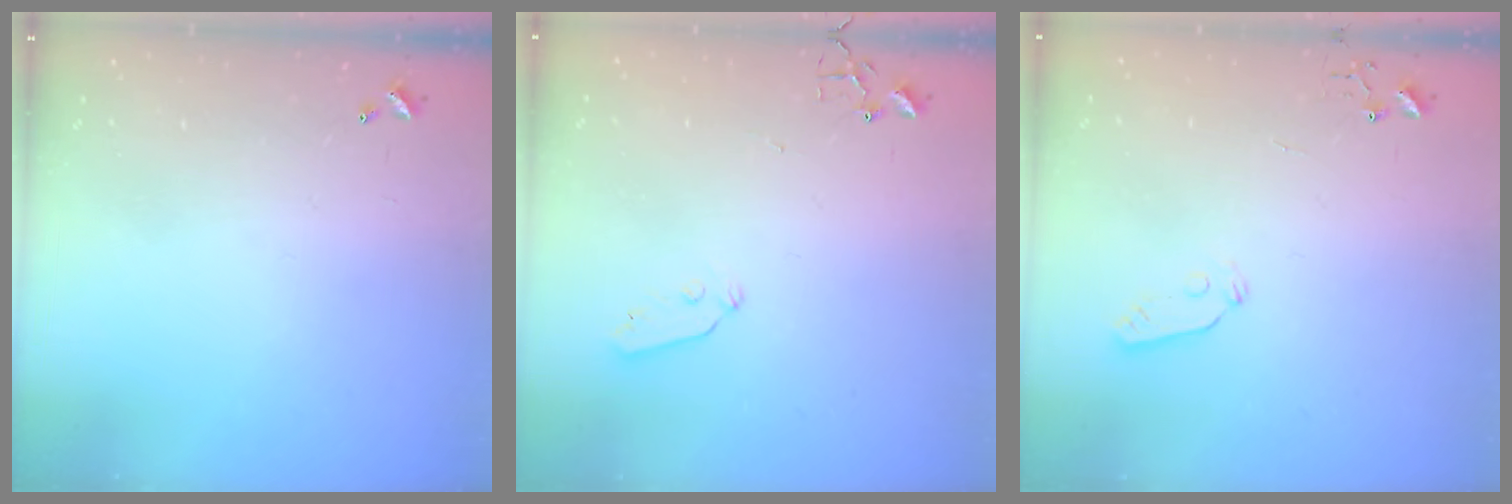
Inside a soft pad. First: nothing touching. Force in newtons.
{"total": 3.3, "press": 3.3, "slide": 0.4}
{"total": 3.6, "press": 3.6, "slide": 0.5}